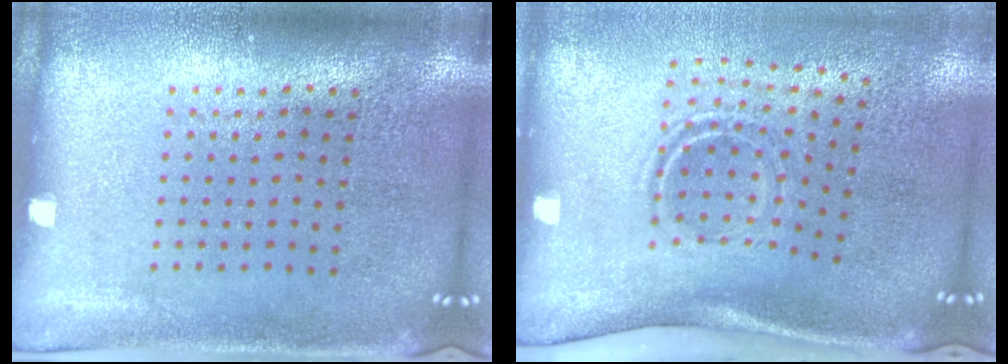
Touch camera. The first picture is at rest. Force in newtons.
{"total": 2.0, "press": 1.2, "slide": 1.6}